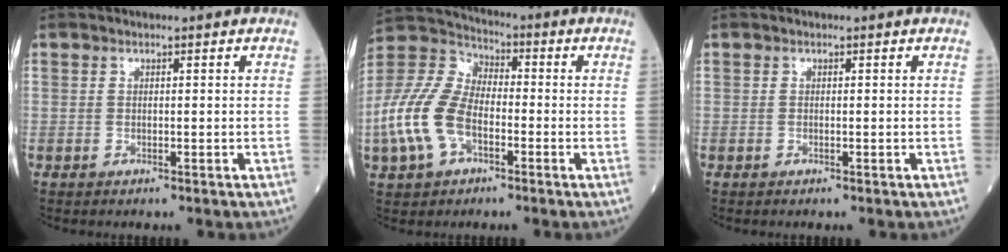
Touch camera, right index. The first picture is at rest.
{"total": 12.9, "force": [-4.0, 7.5, 9.8], "torque": [-0.244, 0.016, -0.081]}
{"total": 0.0}